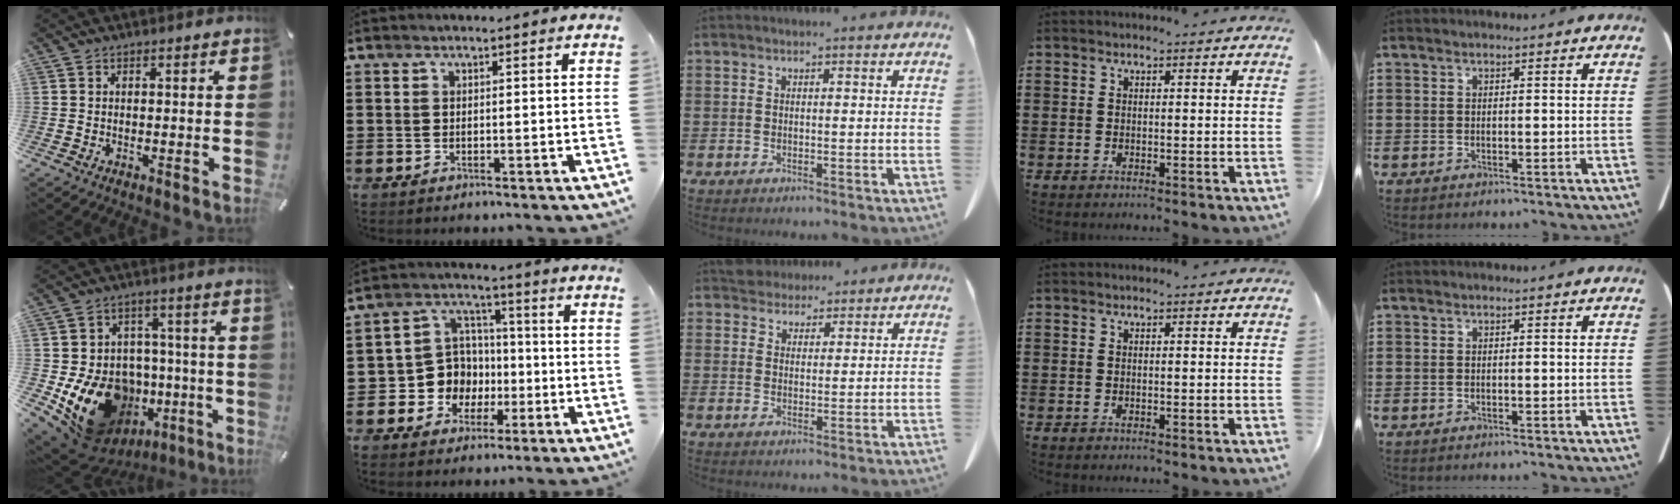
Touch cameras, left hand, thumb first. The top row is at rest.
{"thumb": {"total": 18.7, "force": [-5.6, 15.0, 9.6], "torque": [-0.179, 0.016, -0.064]}, "index": {"total": 8.7, "force": [-1.3, 8.3, 2.1], "torque": [-0.090, 0.006, -0.021]}, "middle": {"total": 3.8, "force": [3.6, 1.3, 0.0], "torque": [-0.004, -0.008, 0.070]}}